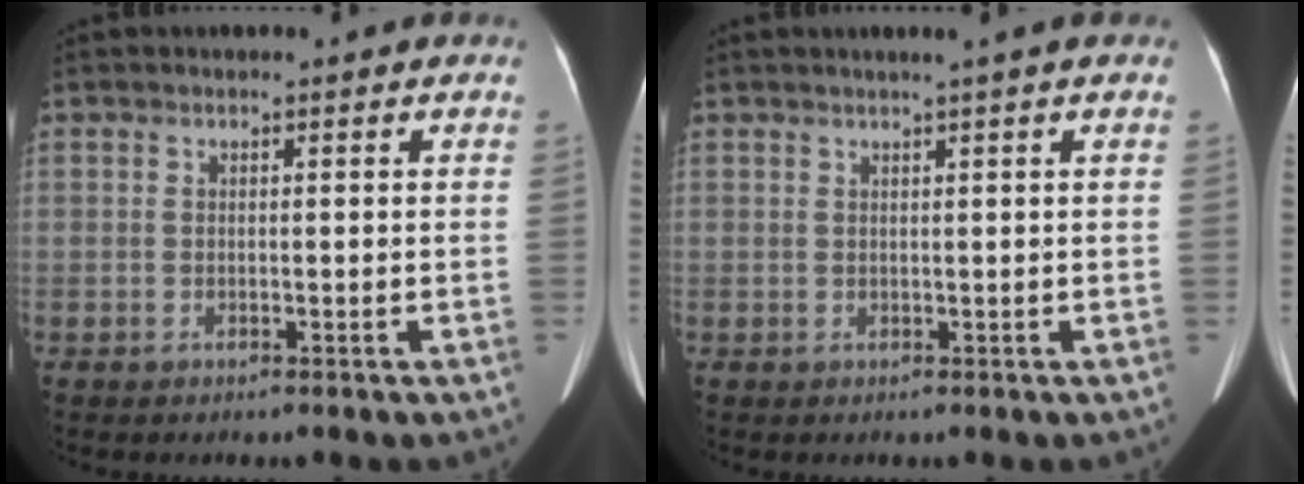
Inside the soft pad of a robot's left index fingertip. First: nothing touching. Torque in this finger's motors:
{"motor_torque": [0.09, -0.10, 0.00, 0.04]}